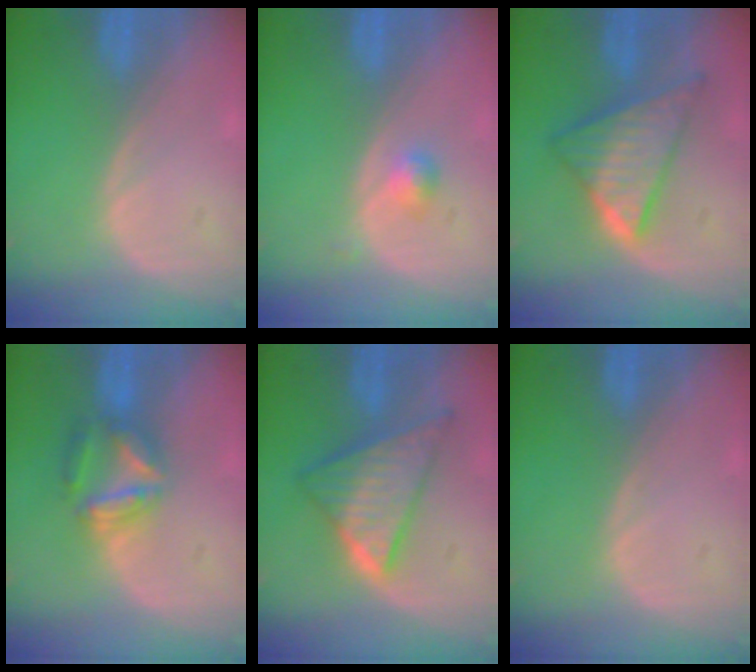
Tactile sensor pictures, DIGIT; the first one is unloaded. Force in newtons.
{"total": 2.0, "press": 1.8, "slide": 0.8}
{"total": 8.7, "press": 8.7, "slide": 0.7}
{"total": 5.7, "press": 5.7, "slide": 0.4}
{"total": 8.7, "press": 8.7, "slide": 0.7}
{"total": 0.0}